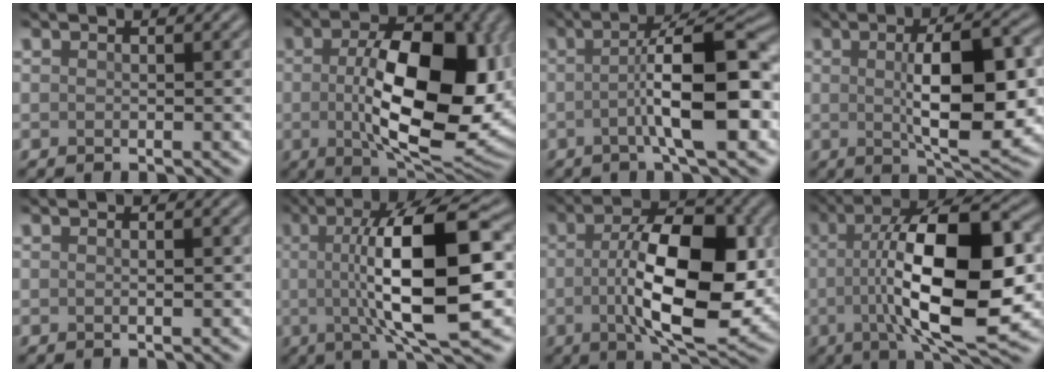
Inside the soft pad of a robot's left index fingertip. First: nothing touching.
{"total": 13.6, "force": [-0.3, 6.6, 11.9], "torque": [-0.177, -0.010, -0.004]}
{"total": 8.5, "force": [-1.1, 1.7, 8.3], "torque": [-0.115, 0.014, -0.025]}
{"total": 9.4, "force": [0.1, 3.0, 8.9], "torque": [-0.130, 0.000, 0.003]}
{"total": 0.6, "force": [0.0, 0.1, 0.6], "torque": [-0.009, 0.000, 0.000]}
{"total": 12.9, "force": [0.3, 3.4, 12.4], "torque": [-0.182, 0.004, 0.002]}
{"total": 11.3, "force": [-0.8, 4.7, 10.3], "torque": [-0.166, 0.001, -0.014]}
{"total": 13.9, "force": [-0.6, 4.3, 13.2], "torque": [-0.202, 0.004, -0.015]}